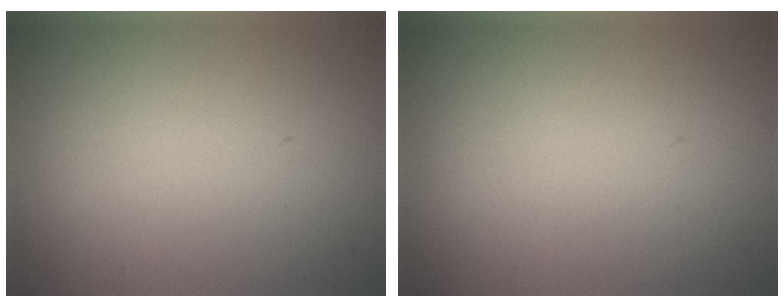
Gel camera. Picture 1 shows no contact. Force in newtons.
{"total": 0.0}